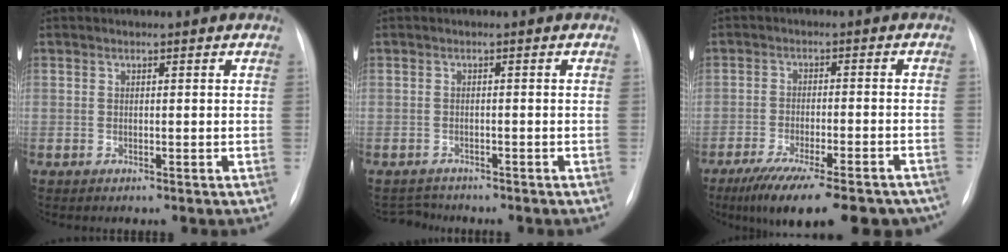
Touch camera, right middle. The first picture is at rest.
{"total": 2.2, "force": [-2.1, 0.4, -0.6], "torque": [0.005, -0.012, -0.031]}
{"total": 19.0, "force": [-15.2, 4.4, 10.6], "torque": [-0.128, -0.011, -0.208]}